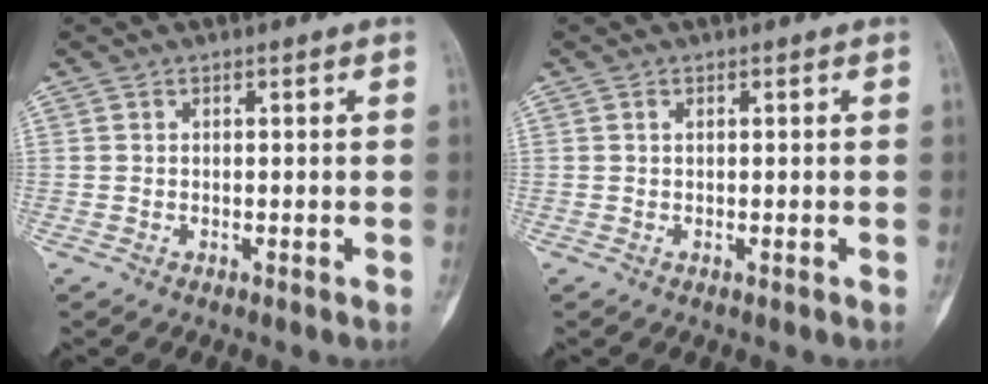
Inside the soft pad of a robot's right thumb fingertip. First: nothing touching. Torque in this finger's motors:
{"motor_torque": [-0.11, -0.18, -0.24, -0.03, 0.03]}